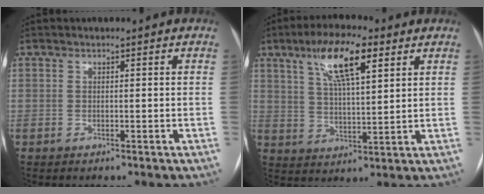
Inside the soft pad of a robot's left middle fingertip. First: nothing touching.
{"total": 10.7, "force": [5.6, 2.5, 8.7], "torque": [-0.161, 0.013, 0.098]}